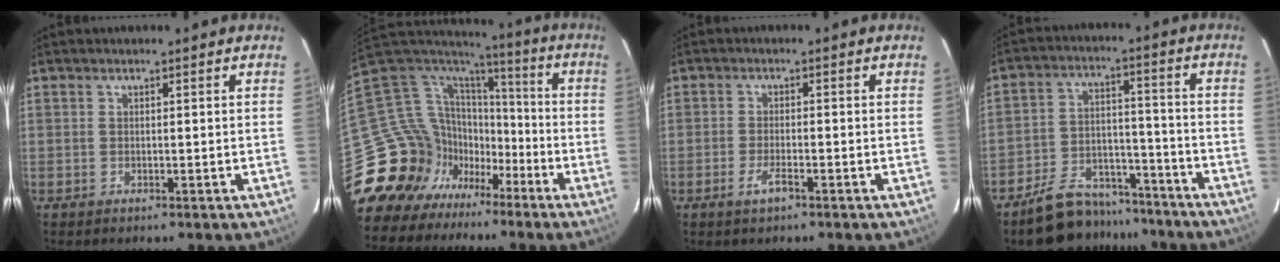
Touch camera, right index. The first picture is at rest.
{"total": 21.0, "force": [-11.6, 16.4, 6.2], "torque": [-0.164, 0.032, -0.198]}
{"total": 2.8, "force": [-1.8, 0.5, 2.1], "torque": [-0.051, -0.003, -0.036]}
{"total": 13.1, "force": [-11.0, 6.2, 3.7], "torque": [-0.082, 0.034, -0.154]}